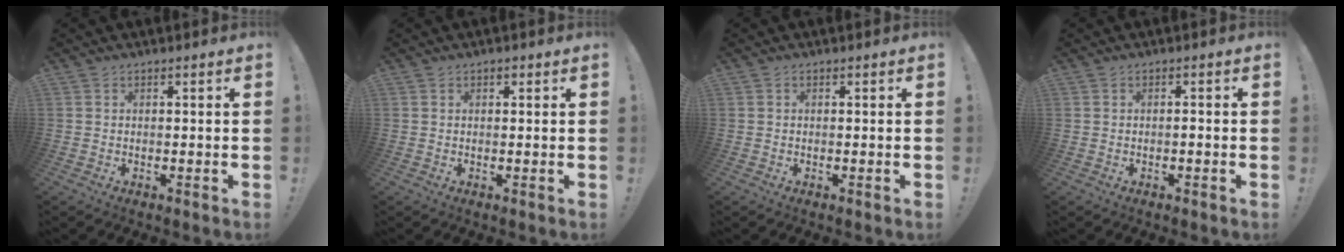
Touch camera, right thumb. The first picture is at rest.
{"total": 0.6, "force": [0.2, 0.5, 0.3], "torque": [-0.004, 0.002, 0.003]}
{"total": 0.0}
{"total": 0.6, "force": [-0.4, 0.0, 0.4], "torque": [-0.006, 0.000, -0.008]}